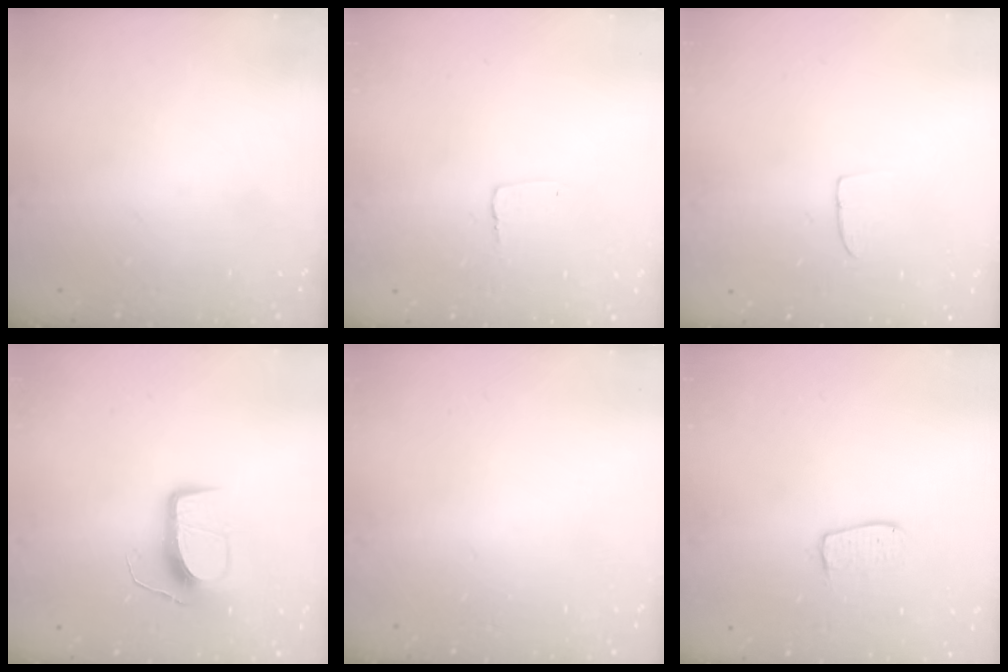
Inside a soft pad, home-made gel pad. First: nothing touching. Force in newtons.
{"total": 2.7, "press": 2.7, "slide": 0.2}
{"total": 4.2, "press": 4.2, "slide": 0.3}
{"total": 11.3, "press": 11.3, "slide": 0.7}
{"total": 0.0}
{"total": 6.7, "press": 6.7, "slide": 0.5}